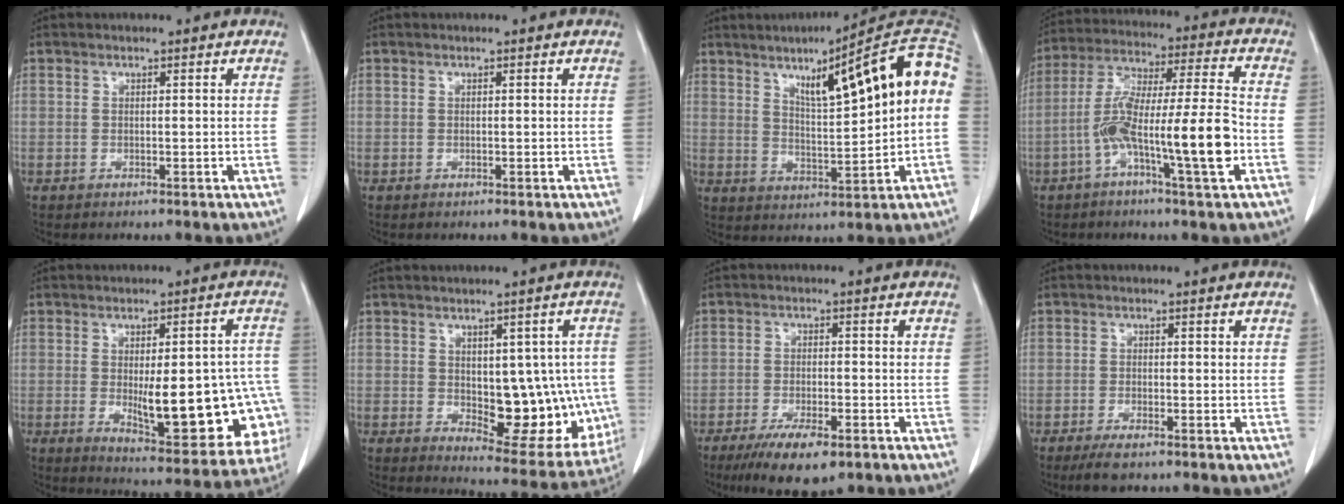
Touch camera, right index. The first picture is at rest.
{"total": 0.0}
{"total": 17.0, "force": [4.6, 1.4, 16.3], "torque": [-0.232, 0.028, 0.063]}
{"total": 14.4, "force": [-4.8, 0.5, 13.6], "torque": [-0.257, 0.012, -0.087]}
{"total": 19.6, "force": [-3.4, 6.1, 18.2], "torque": [-0.166, 0.013, -0.015]}
{"total": 13.8, "force": [-0.9, 6.7, 12.0], "torque": [-0.139, 0.001, 0.013]}
{"total": 8.6, "force": [-5.6, 2.4, 6.1], "torque": [-0.104, -0.013, -0.089]}
{"total": 3.5, "force": [-2.6, 0.6, 2.3], "torque": [-0.046, -0.006, -0.046]}